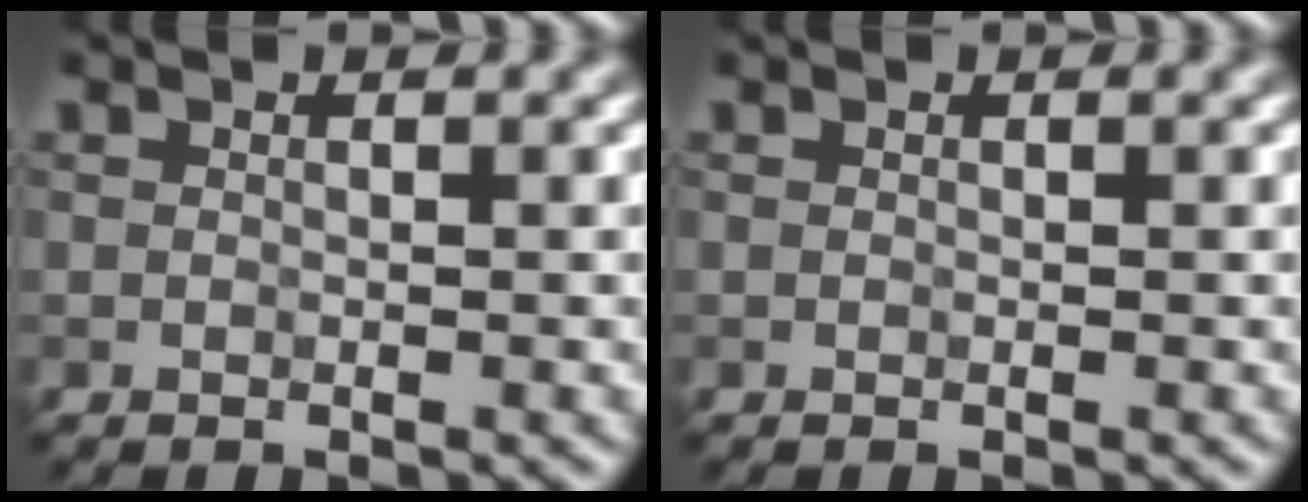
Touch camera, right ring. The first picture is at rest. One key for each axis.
{"total": 0.0}